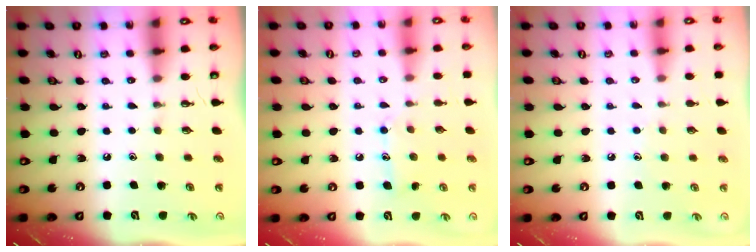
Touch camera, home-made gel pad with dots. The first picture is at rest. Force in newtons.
{"total": 8.6, "press": 8.6, "slide": 0.6}
{"total": 5.3, "press": 5.3, "slide": 0.6}